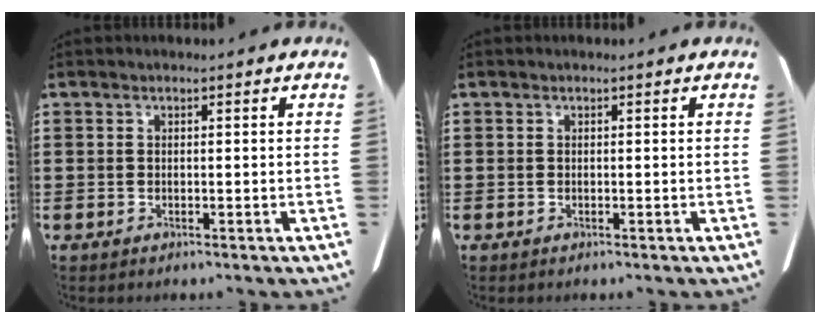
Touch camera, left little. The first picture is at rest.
{"total": 0.0}